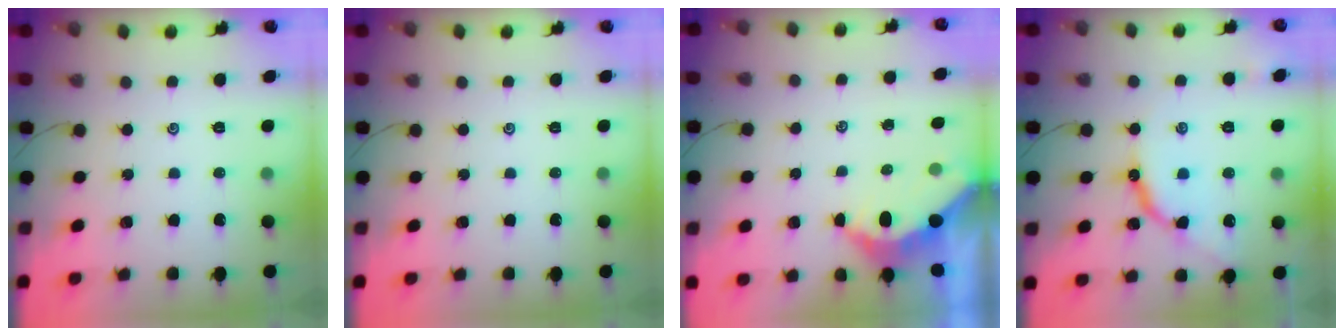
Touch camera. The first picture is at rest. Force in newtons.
{"total": 0.0}
{"total": 4.4, "press": 4.4, "slide": 0.5}
{"total": 10.0, "press": 10.0, "slide": 0.9}